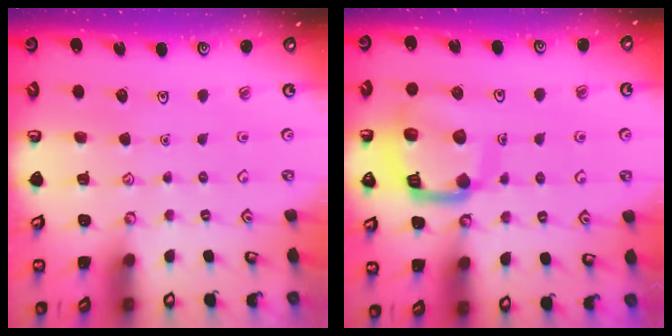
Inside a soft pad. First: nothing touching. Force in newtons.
{"total": 15.2, "press": 15.2, "slide": 1.5}